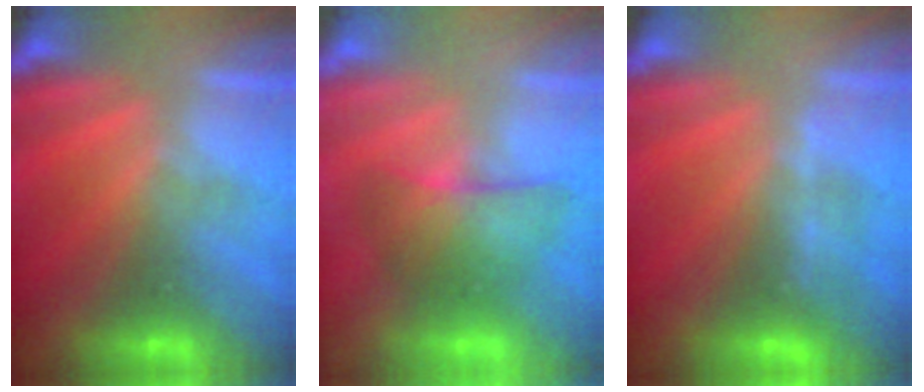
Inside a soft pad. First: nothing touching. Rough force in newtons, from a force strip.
{"total": 2.1}
{"total": 1.1}